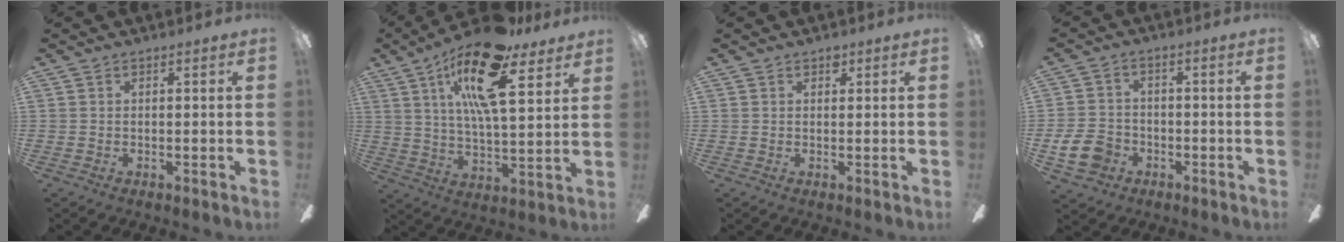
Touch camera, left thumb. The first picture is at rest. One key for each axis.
{"total": 19.5, "fx": 11.6, "fy": 6.3, "fz": 14.4, "tx": -0.252, "ty": -0.044, "tz": 0.189}
{"total": 1.5, "fx": 1.0, "fy": 0.9, "fz": 0.6, "tx": 0.004, "ty": -0.003, "tz": 0.015}
{"total": 8.4, "fx": -3.4, "fy": 6.4, "fz": 4.1, "tx": -0.097, "ty": 0.020, "tz": -0.065}